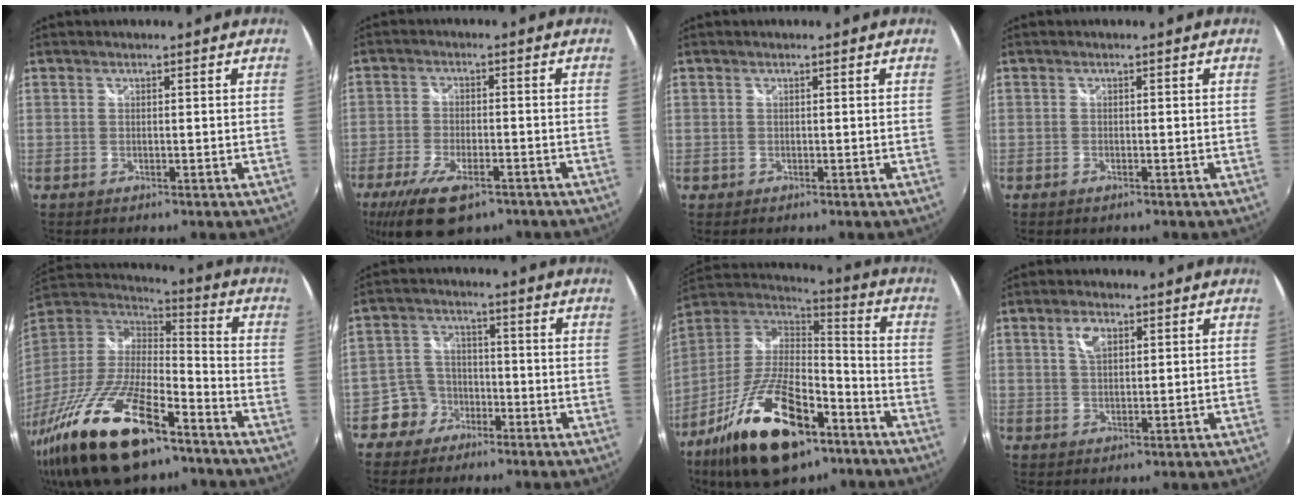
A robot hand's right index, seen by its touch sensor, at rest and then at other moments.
{"total": 12.1, "force": [-7.7, 4.9, 8.0], "torque": [-0.182, -0.034, -0.131]}
{"total": 0.7, "force": [-0.1, 0.7, 0.0], "torque": [-0.001, 0.001, -0.001]}
{"total": 0.7, "force": [-0.5, 0.5, 0.2], "torque": [-0.005, -0.002, -0.008]}
{"total": 29.0, "force": [-18.4, 10.3, 19.9], "torque": [-0.407, -0.048, -0.314]}
{"total": 6.1, "force": [-3.6, 4.8, 0.5], "torque": [-0.024, 0.027, -0.065]}
{"total": 24.6, "force": [-13.6, 10.8, 17.4], "torque": [-0.339, -0.020, -0.226]}
{"total": 4.0, "force": [1.7, 2.2, 2.9], "torque": [-0.051, 0.007, 0.031]}